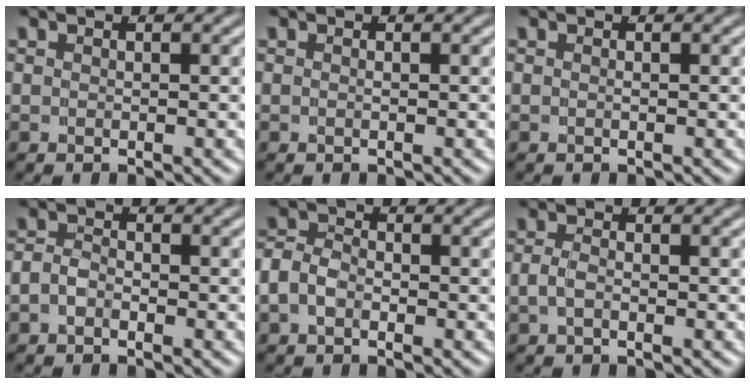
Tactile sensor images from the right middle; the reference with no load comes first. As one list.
[{"total": 0.0}, {"total": 0.0}, {"total": 2.0, "force": [-1.0, 1.4, 1.0], "torque": [-0.030, -0.012, -0.014]}, {"total": 3.1, "force": [-0.8, 2.5, 1.7], "torque": [-0.047, -0.010, -0.012]}, {"total": 1.2, "force": [-0.6, 0.1, 1.1], "torque": [-0.028, -0.009, -0.006]}]